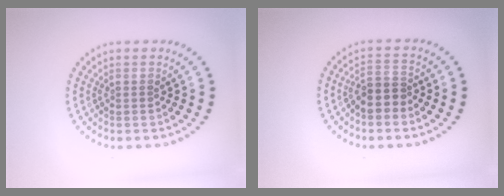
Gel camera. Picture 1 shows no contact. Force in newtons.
{"total": 2.6, "press": 2.3, "slide": 1.2}